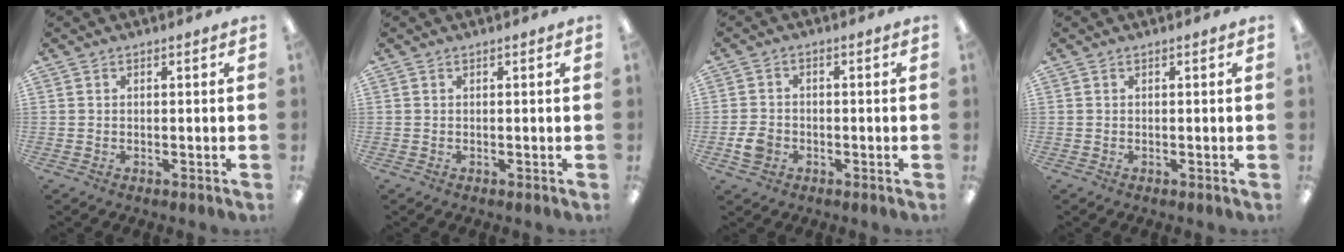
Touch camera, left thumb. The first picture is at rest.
{"total": 0.0}
{"total": 4.2, "force": [-1.8, 3.4, 1.8], "torque": [-0.039, 0.004, -0.033]}
{"total": 0.0}